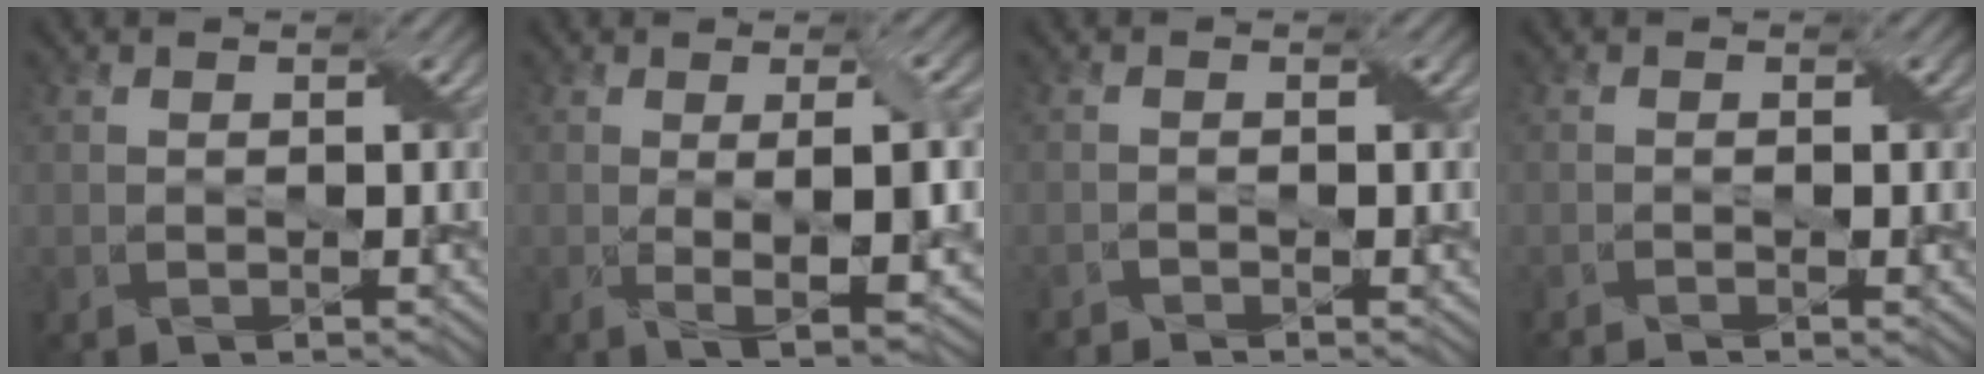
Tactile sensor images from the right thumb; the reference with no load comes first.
{"total": 6.7, "force": [-0.1, 1.6, 6.5], "torque": [-0.105, -0.006, 0.003]}
{"total": 1.2, "force": [-1.0, 0.1, 0.7], "torque": [-0.016, -0.001, -0.021]}
{"total": 1.2, "force": [-0.7, 0.0, 0.9], "torque": [-0.017, 0.002, -0.015]}